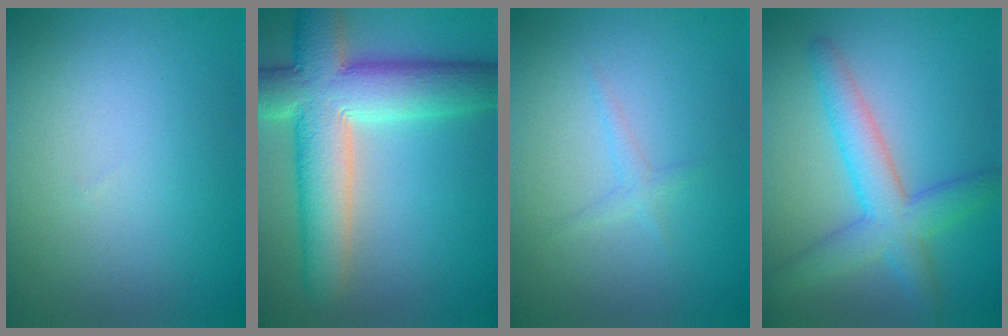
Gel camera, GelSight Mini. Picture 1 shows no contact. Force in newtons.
{"total": 10.4, "press": 10.4, "slide": 1.0}
{"total": 0.9, "press": 0.9, "slide": 0.0}
{"total": 4.8, "press": 4.8, "slide": 0.2}